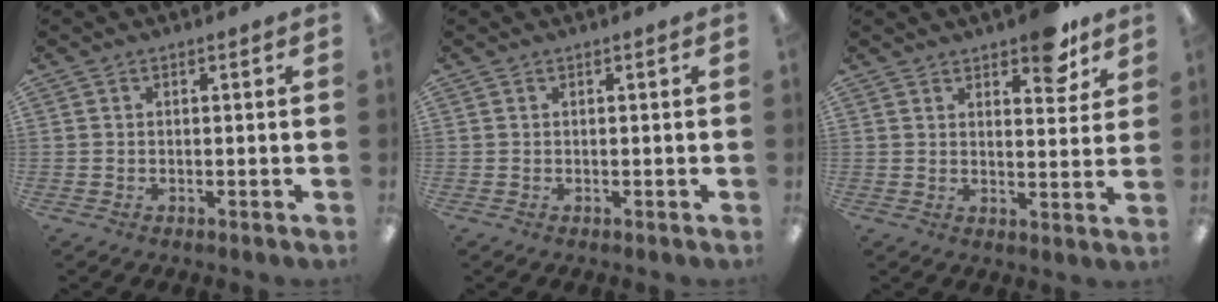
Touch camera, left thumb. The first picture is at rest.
{"total": 0.0}
{"total": 7.8, "force": [5.9, 3.1, 4.0], "torque": [-0.037, -0.033, 0.097]}